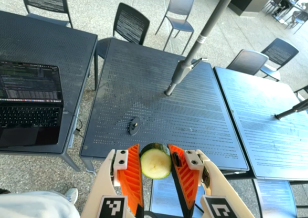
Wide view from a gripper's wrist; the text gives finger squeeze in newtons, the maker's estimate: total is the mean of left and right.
{"total": 9.6, "left": 9.3, "right": 9.8}